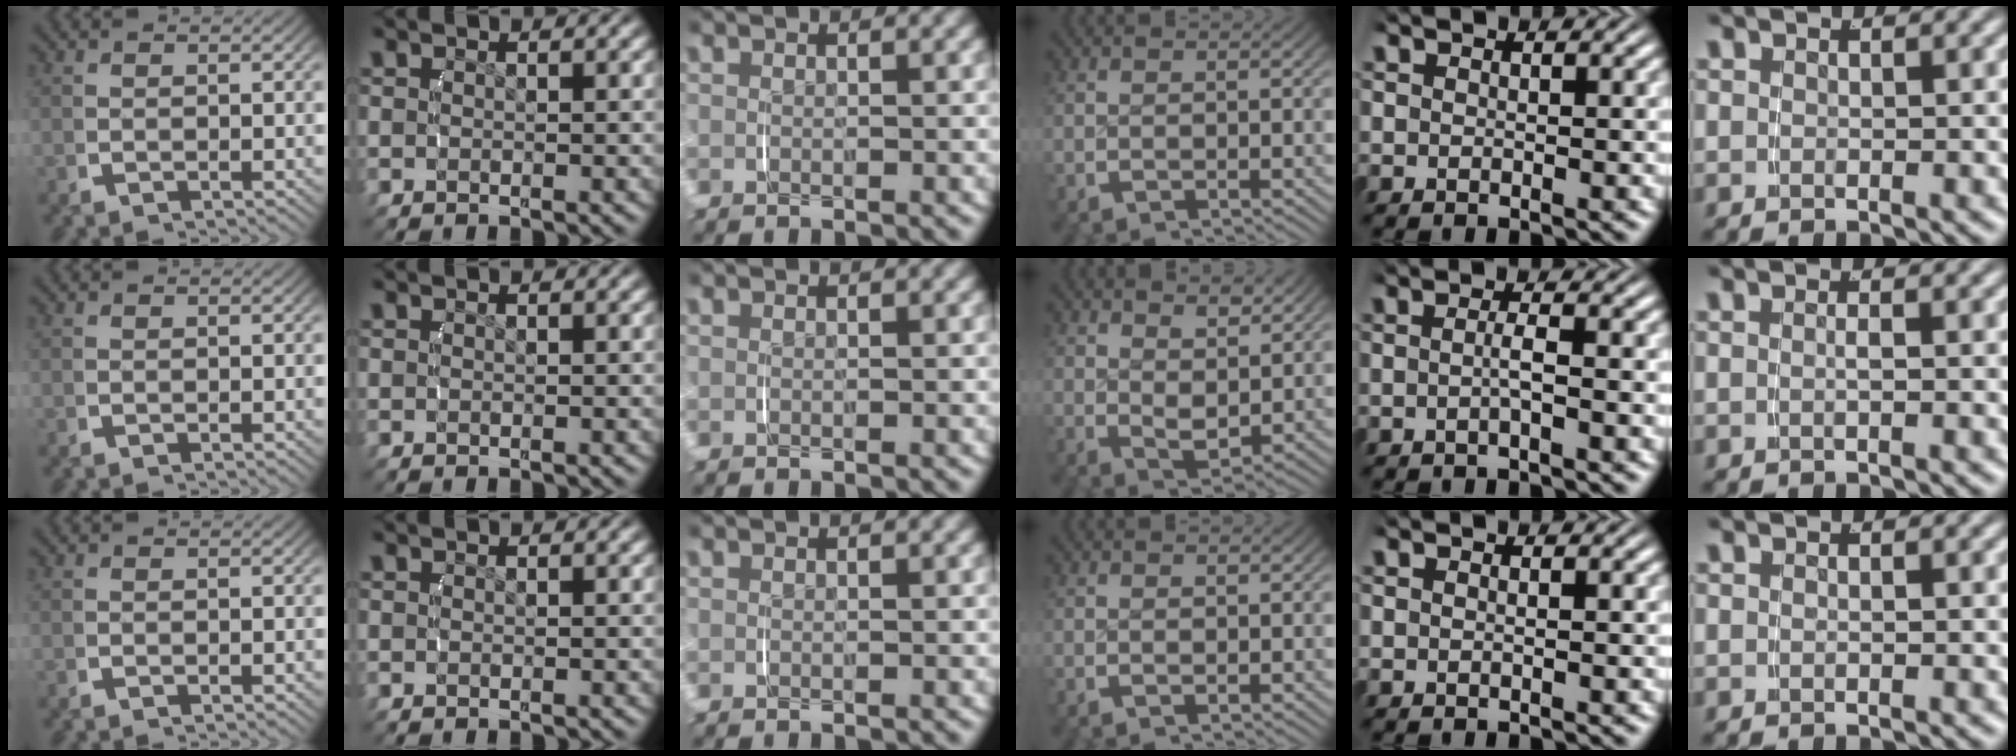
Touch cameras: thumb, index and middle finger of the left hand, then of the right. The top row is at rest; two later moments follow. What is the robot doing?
{"motion": "lift_and_place", "object": "camera"}